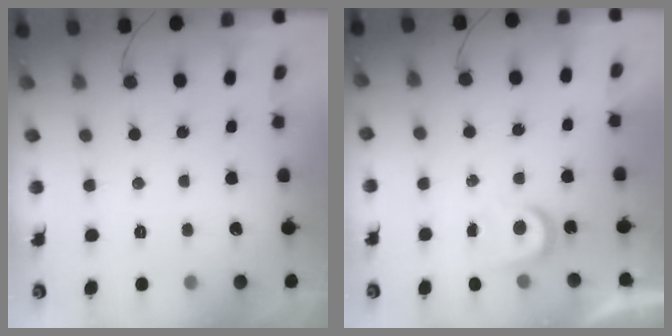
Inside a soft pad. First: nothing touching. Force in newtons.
{"total": 4.0, "press": 4.0, "slide": 0.5}